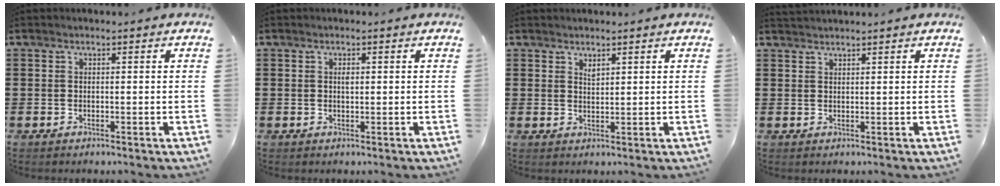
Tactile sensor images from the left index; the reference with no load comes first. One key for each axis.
{"total": 0.9, "fx": 0.2, "fy": 0.4, "fz": 0.7, "tx": -0.017, "ty": 0.000, "tz": 0.004}
{"total": 1.3, "fx": 1.2, "fy": 0.5, "fz": 0.4, "tx": -0.010, "ty": 0.002, "tz": 0.022}
{"total": 1.1, "fx": 1.1, "fy": -0.1, "fz": 0.1, "tx": -0.003, "ty": 0.000, "tz": 0.022}